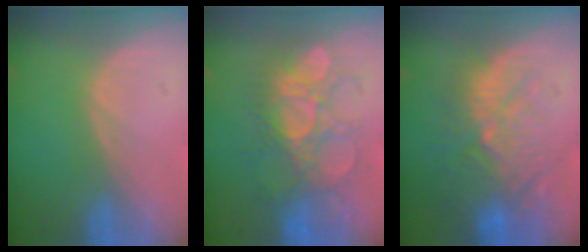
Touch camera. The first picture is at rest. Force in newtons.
{"total": 9.0, "press": 8.9, "slide": 1.1}
{"total": 11.1, "press": 9.7, "slide": 5.4}